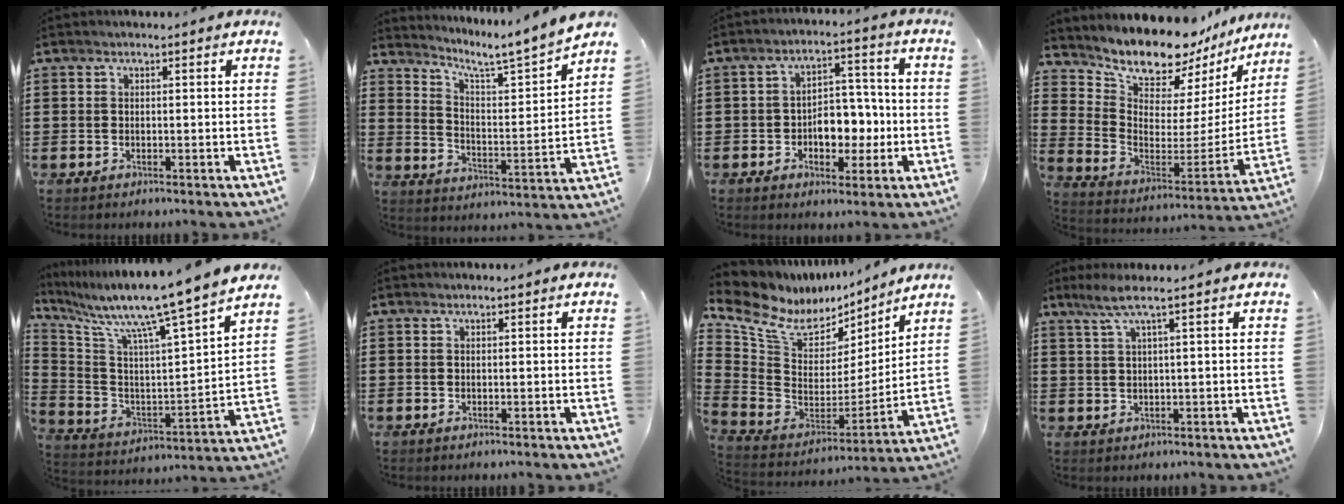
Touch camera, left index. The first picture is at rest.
{"total": 4.8, "force": [4.1, -0.2, 2.4], "torque": [-0.060, -0.041, 0.055]}
{"total": 6.3, "force": [-1.5, 4.4, 4.2], "torque": [-0.058, 0.005, -0.034]}
{"total": 10.7, "force": [10.2, 2.4, 2.2], "torque": [-0.079, -0.089, 0.175]}
{"total": 10.8, "force": [9.4, -1.4, 5.1], "torque": [-0.118, -0.085, 0.140]}
{"total": 0.0}
{"total": 8.4, "force": [6.2, 4.7, 3.4], "torque": [-0.109, -0.040, 0.109]}
{"total": 3.3, "force": [1.6, -0.2, 2.9], "torque": [-0.064, -0.002, 0.025]}